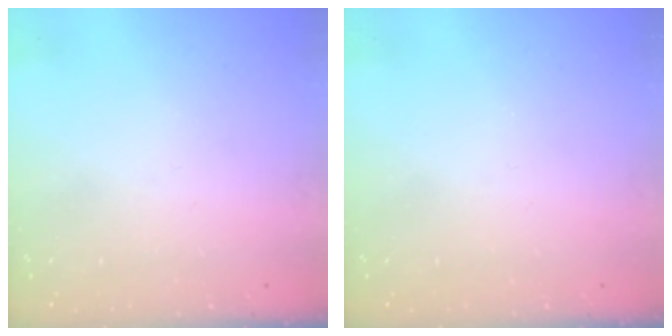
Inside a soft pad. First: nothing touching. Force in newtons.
{"total": 0.0}